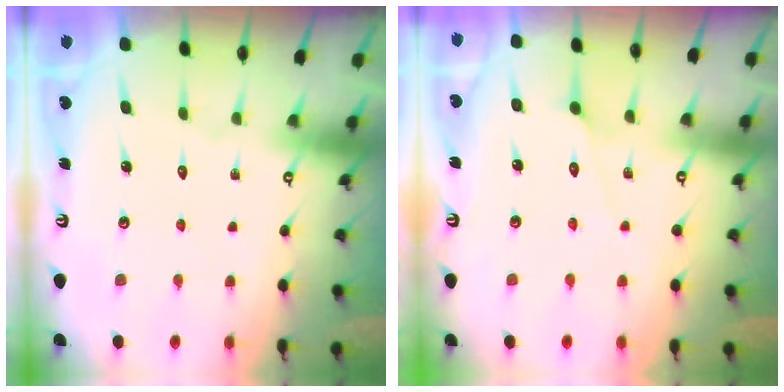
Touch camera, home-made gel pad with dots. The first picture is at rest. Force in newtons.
{"total": 3.6, "press": 3.6, "slide": 0.5}